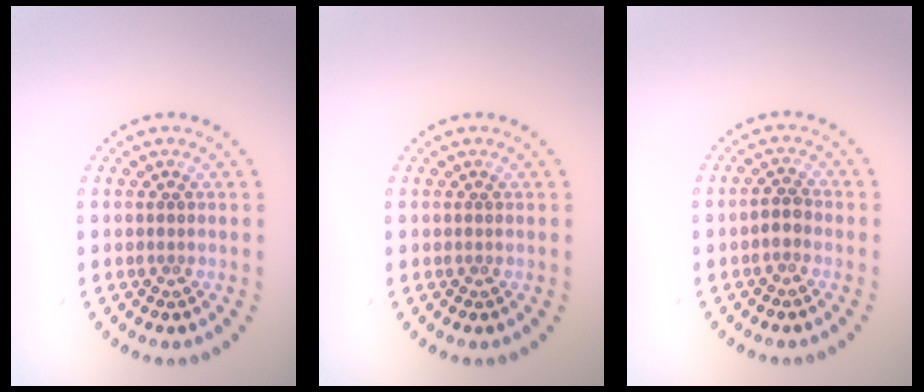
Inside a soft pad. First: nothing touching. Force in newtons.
{"total": 0.0}
{"total": 1.2, "press": 1.1, "slide": 0.6}